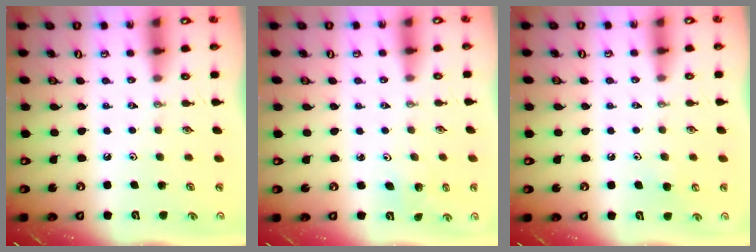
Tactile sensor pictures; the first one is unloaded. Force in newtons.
{"total": 1.4, "press": 1.4, "slide": 0.1}
{"total": 4.3, "press": 4.2, "slide": 0.9}